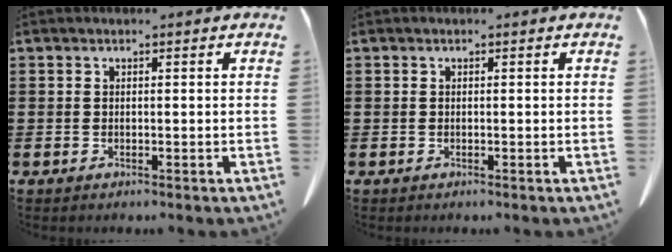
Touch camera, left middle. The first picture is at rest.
{"total": 0.0}